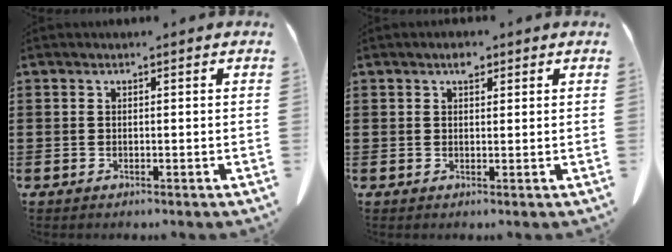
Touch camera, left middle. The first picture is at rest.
{"total": 2.2, "force": [1.4, 1.1, 1.3], "torque": [-0.014, -0.003, 0.022]}